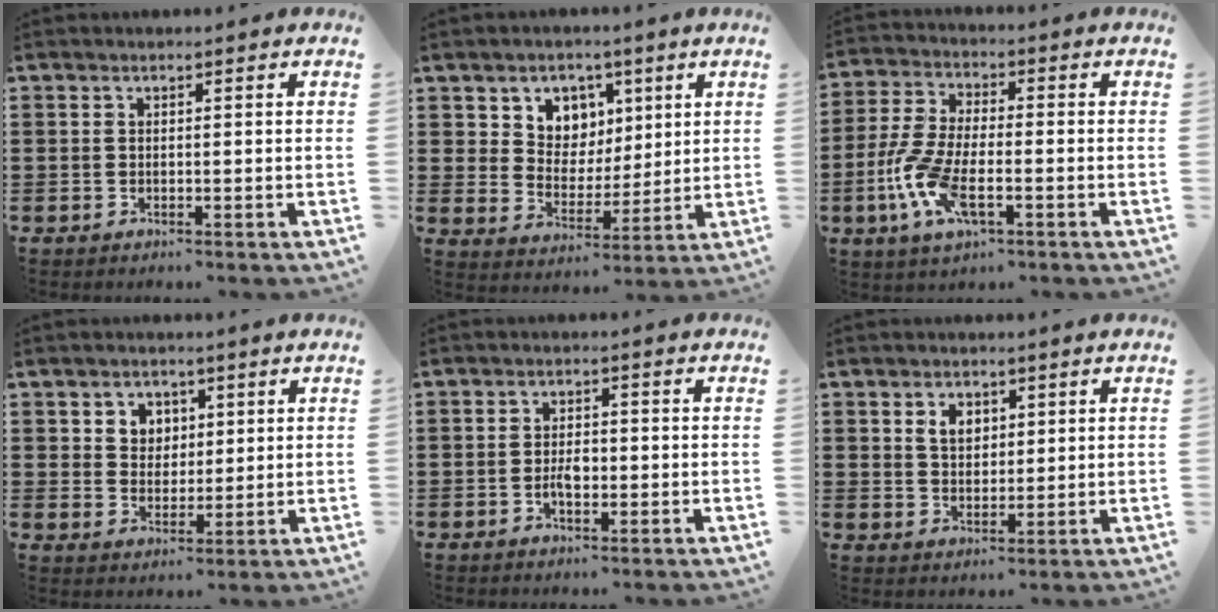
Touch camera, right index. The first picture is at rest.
{"total": 6.0, "force": [3.2, 5.1, 0.3], "torque": [-0.036, -0.012, 0.056]}
{"total": 8.8, "force": [-3.4, 3.4, 7.4], "torque": [-0.184, -0.015, -0.069]}
{"total": 3.9, "force": [1.8, 3.4, 0.6], "torque": [-0.021, 0.010, 0.029]}
{"total": 2.6, "force": [-0.7, 1.2, 2.2], "torque": [-0.042, 0.004, -0.013]}
{"total": 3.5, "force": [1.7, 2.5, 1.8], "torque": [-0.044, 0.010, 0.030]}